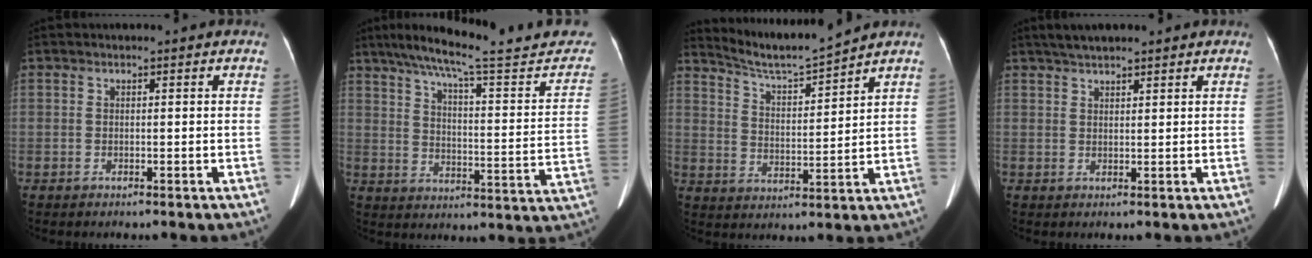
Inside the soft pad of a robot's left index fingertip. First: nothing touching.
{"total": 25.8, "force": [22.4, 1.8, 12.7], "torque": [-0.184, -0.038, 0.290]}
{"total": 8.1, "force": [7.8, -1.5, 1.4], "torque": [-0.040, -0.007, 0.152]}
{"total": 4.4, "force": [3.6, 0.8, 2.3], "torque": [-0.042, 0.023, 0.064]}